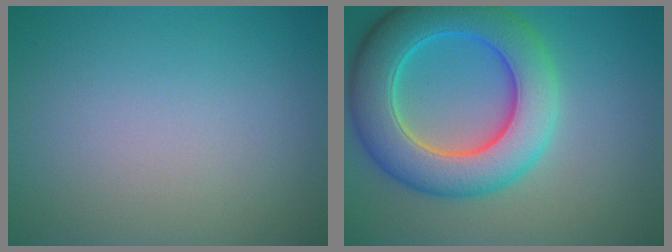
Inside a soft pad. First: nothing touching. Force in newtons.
{"total": 9.2, "press": 9.2, "slide": 0.7}